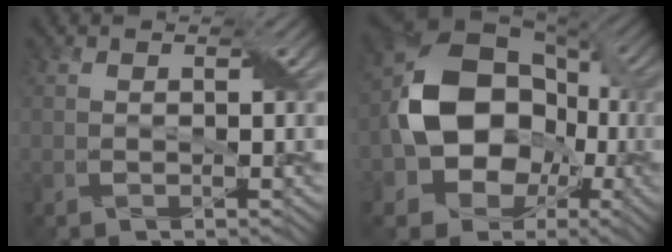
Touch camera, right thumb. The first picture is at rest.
{"total": 15.9, "force": [-2.4, 12.3, 9.7], "torque": [-0.183, -0.008, -0.049]}